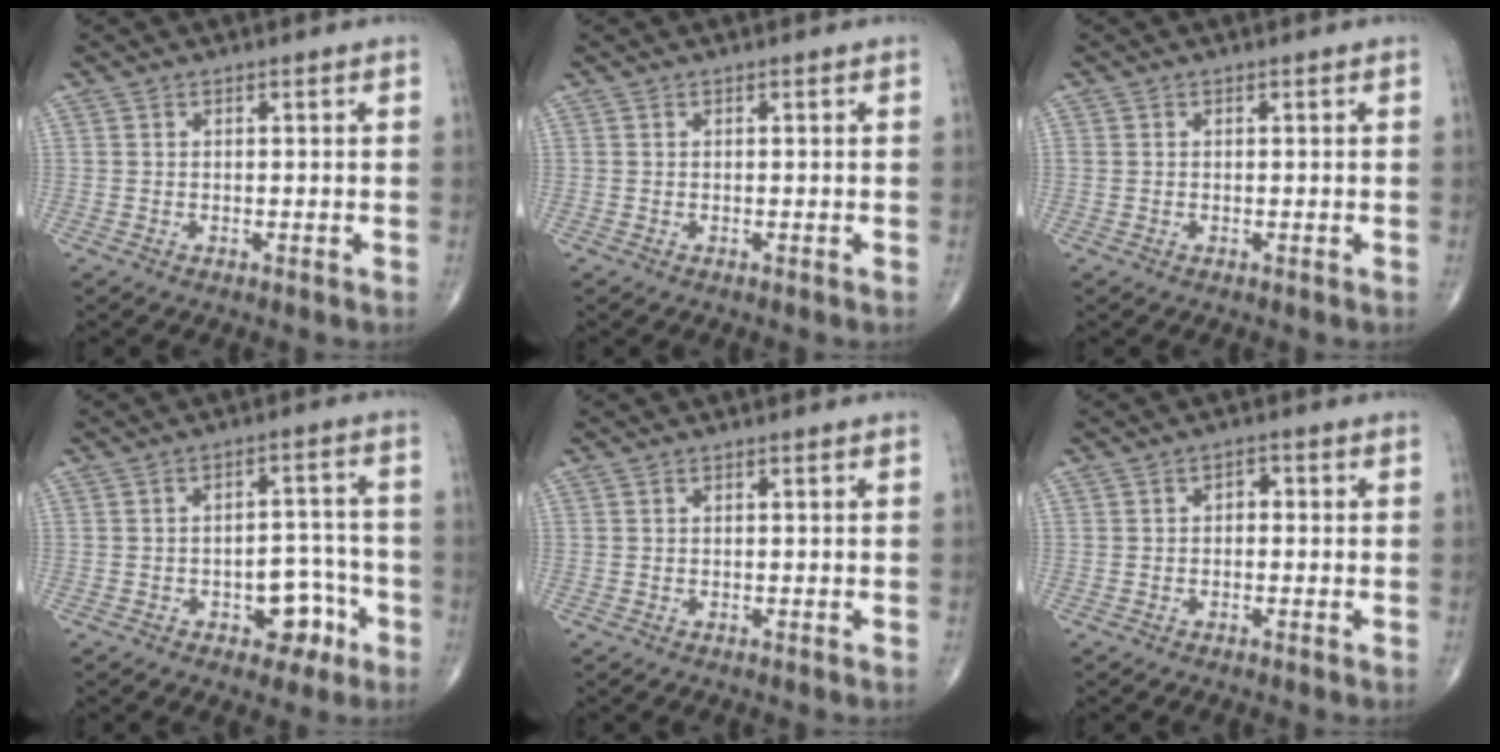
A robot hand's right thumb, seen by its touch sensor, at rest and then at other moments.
{"total": 0.0}
{"total": 0.6, "force": [0.1, 0.5, 0.2], "torque": [-0.002, 0.001, 0.001]}
{"total": 8.0, "force": [-3.6, 4.8, 5.3], "torque": [-0.034, 0.041, -0.045]}
{"total": 0.0}
{"total": 2.1, "force": [-0.1, 1.6, 1.3], "torque": [-0.005, 0.009, -0.010]}